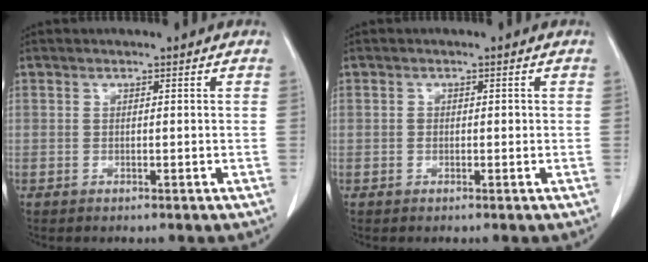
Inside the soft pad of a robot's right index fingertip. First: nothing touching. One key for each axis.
{"total": 0.8, "fx": -0.1, "fy": 0.6, "fz": 0.4, "tx": -0.008, "ty": 0.002, "tz": -0.002}